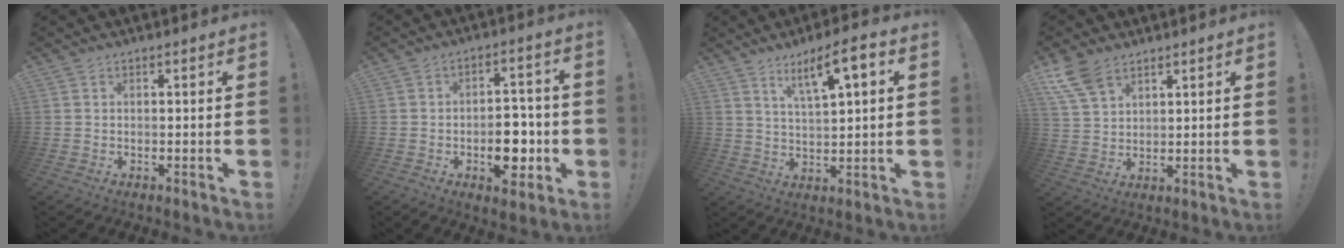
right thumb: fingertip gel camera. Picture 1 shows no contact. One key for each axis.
{"total": 11.4, "fx": -3.2, "fy": 7.0, "fz": 8.4, "tx": -0.094, "ty": 0.025, "tz": -0.046}
{"total": 9.5, "fx": 4.5, "fy": 2.0, "fz": 8.1, "tx": -0.131, "ty": -0.016, "tz": 0.072}
{"total": 8.7, "fx": 5.9, "fy": 4.6, "fz": 4.5, "tx": -0.094, "ty": -0.024, "tz": 0.116}